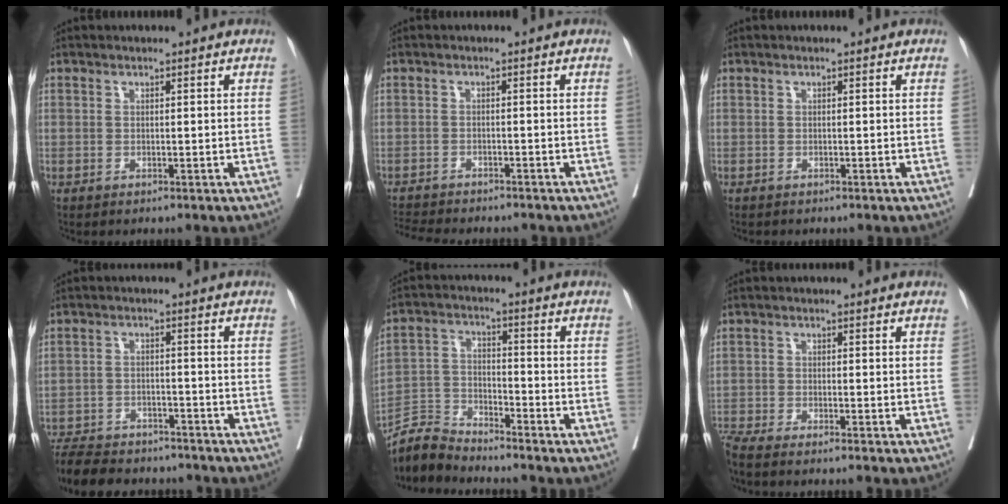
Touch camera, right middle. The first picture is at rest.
{"total": 7.5, "force": [-6.9, 1.3, 2.8], "torque": [-0.040, 0.004, -0.096]}
{"total": 0.0}
{"total": 15.7, "force": [-14.0, 4.5, 5.5], "torque": [-0.128, -0.005, -0.201]}
{"total": 7.0, "force": [-7.0, 0.2, 0.1], "torque": [-0.007, 0.003, -0.138]}
{"total": 8.1, "force": [-7.2, -1.1, 3.6], "torque": [-0.040, -0.011, -0.120]}